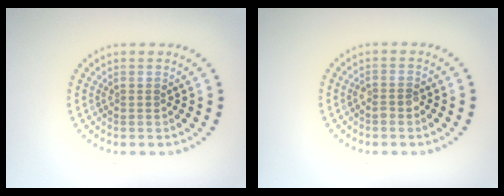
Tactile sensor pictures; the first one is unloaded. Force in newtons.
{"total": 1.1, "press": 1.0, "slide": 0.4}